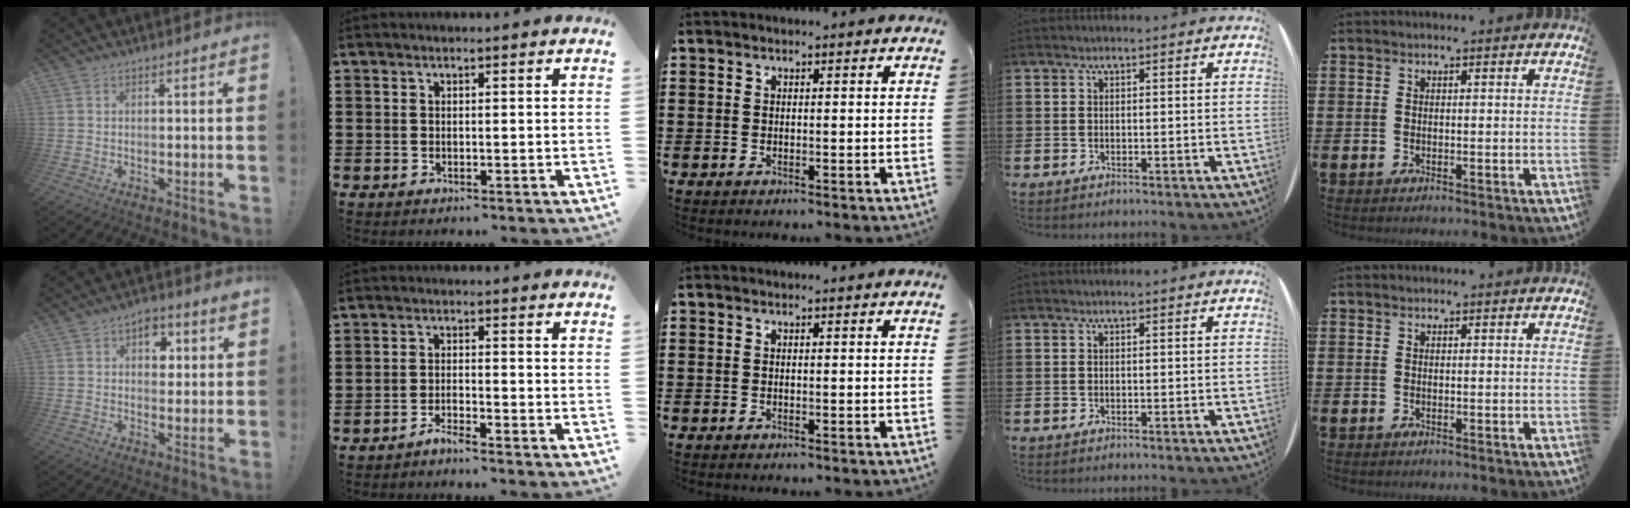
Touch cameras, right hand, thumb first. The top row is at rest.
{"thumb": {"total": 6.1, "force": [2.6, 4.2, 3.5], "torque": [-0.032, -0.010, 0.039]}, "index": {"total": 1.9, "force": [-1.8, -0.3, 0.3], "torque": [-0.006, 0.004, -0.036]}}